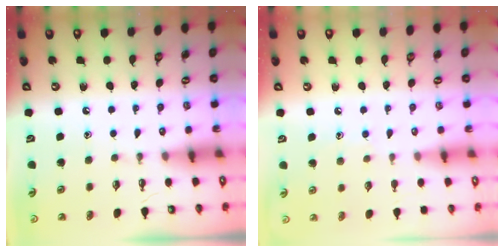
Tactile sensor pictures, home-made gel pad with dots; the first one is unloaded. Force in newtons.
{"total": 7.3, "press": 7.3, "slide": 0.7}